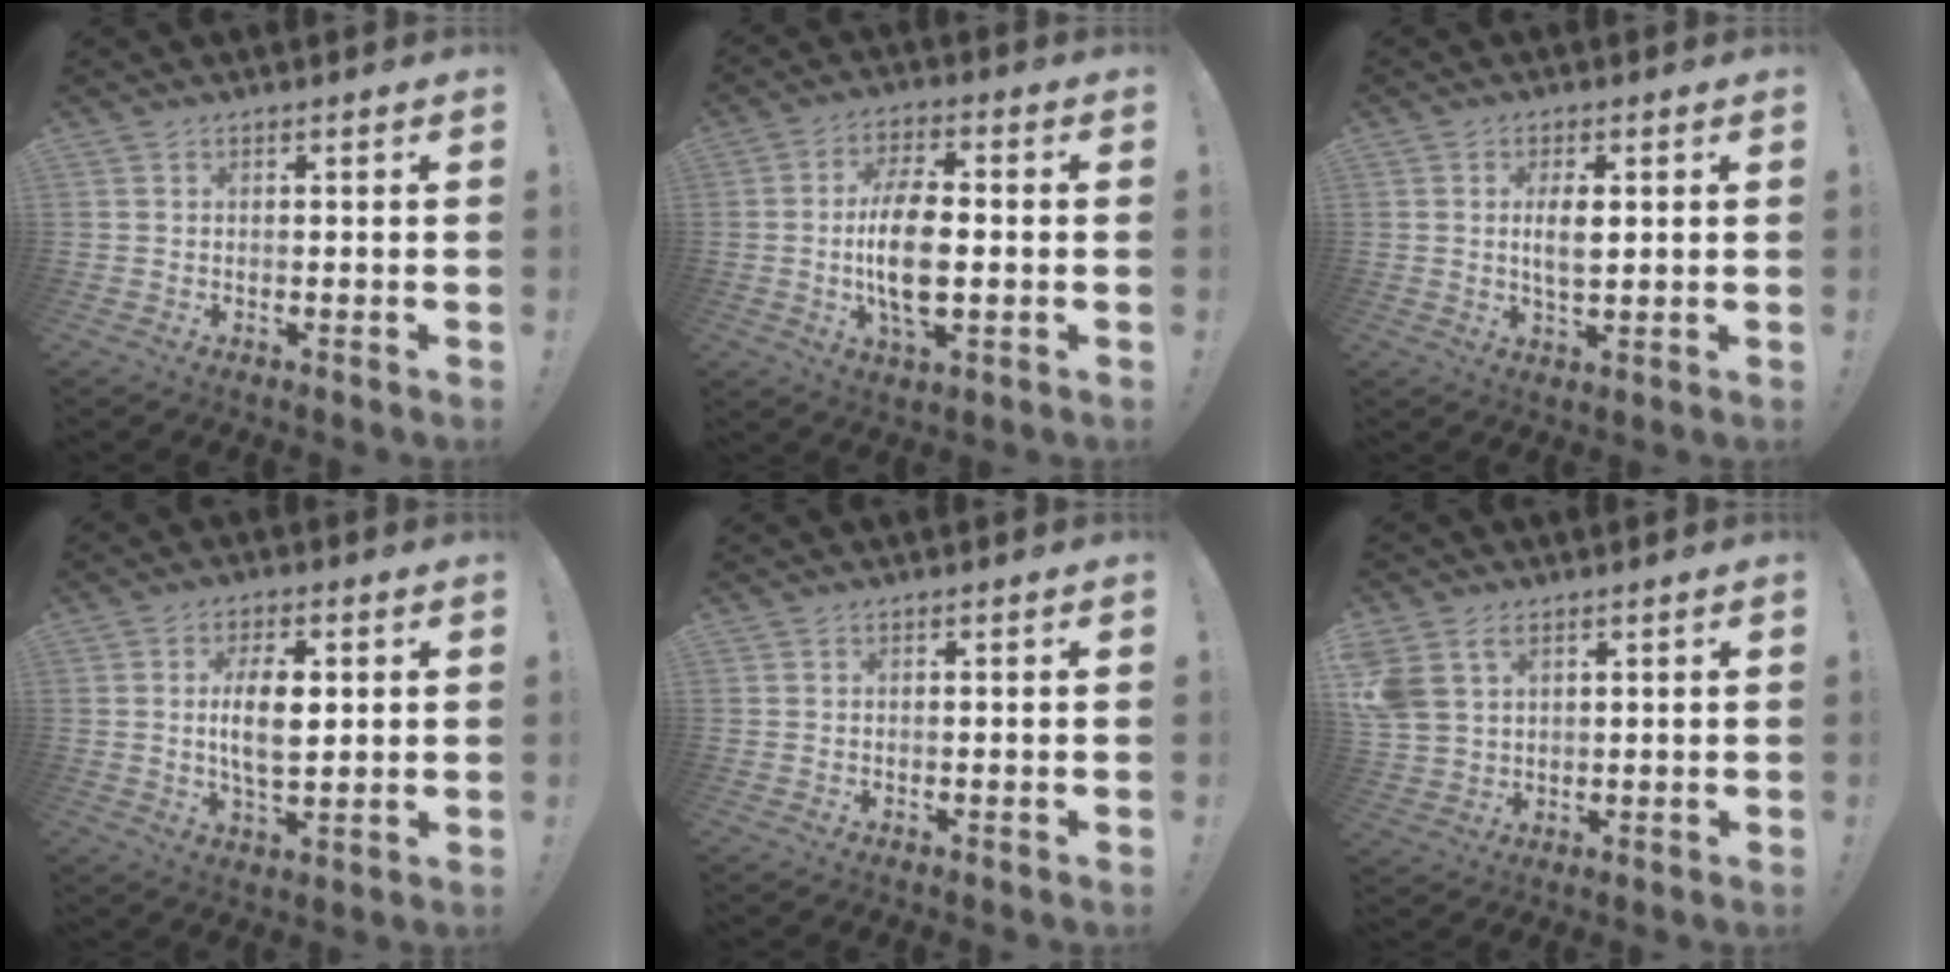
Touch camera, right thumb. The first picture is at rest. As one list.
[{"total": 13.6, "force": [-1.2, 6.4, 11.9], "torque": [-0.229, -0.004, -0.028]}, {"total": 5.4, "force": [0.8, 2.3, 4.8], "torque": [-0.083, -0.004, 0.008]}, {"total": 9.9, "force": [1.5, 4.6, 8.6], "torque": [-0.155, -0.007, 0.019]}, {"total": 0.0}, {"total": 6.7, "force": [3.2, 4.9, 3.3], "torque": [-0.075, -0.006, 0.064]}]